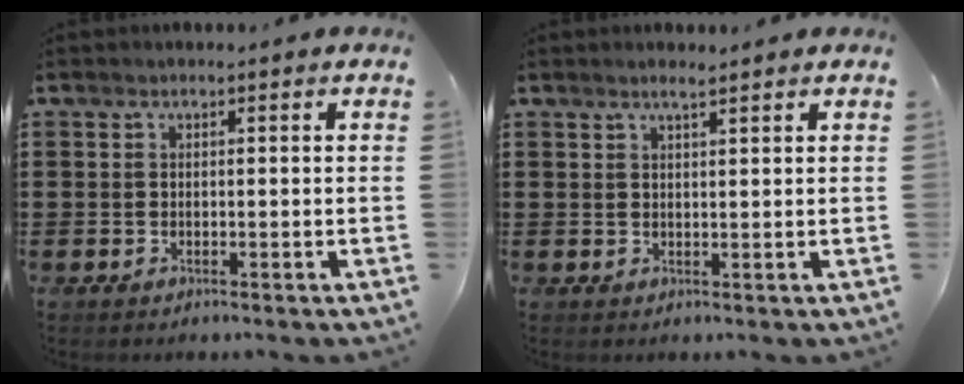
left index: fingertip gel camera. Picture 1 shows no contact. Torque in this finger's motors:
{"motor_torque": [0.45, 0.46, 0.03, 0.01]}